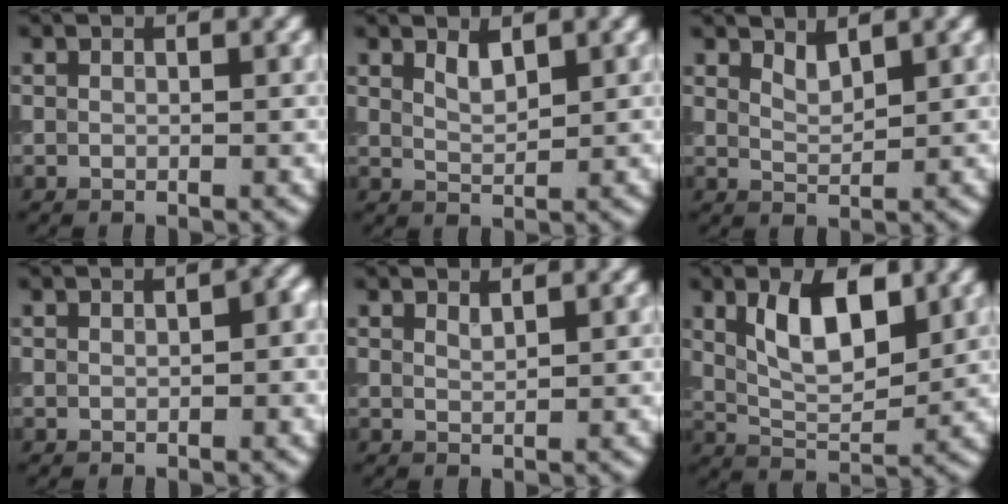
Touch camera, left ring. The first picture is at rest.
{"total": 1.6, "force": [1.1, 0.5, 1.0], "torque": [-0.023, -0.003, 0.023]}
{"total": 1.5, "force": [1.2, 0.4, 0.8], "torque": [-0.017, -0.005, 0.025]}
{"total": 1.9, "force": [0.3, 0.8, 1.8], "torque": [-0.020, 0.005, 0.008]}
{"total": 0.7, "force": [0.7, 0.1, 0.3], "torque": [-0.003, -0.002, 0.015]}
{"total": 6.2, "force": [2.1, 2.8, 5.1], "torque": [-0.093, 0.001, 0.038]}